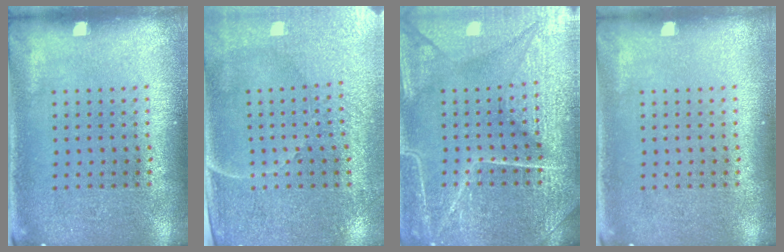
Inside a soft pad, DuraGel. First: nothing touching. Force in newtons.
{"total": 3.5, "press": 3.3, "slide": 1.0}
{"total": 7.2, "press": 7.1, "slide": 0.8}
{"total": 0.0}